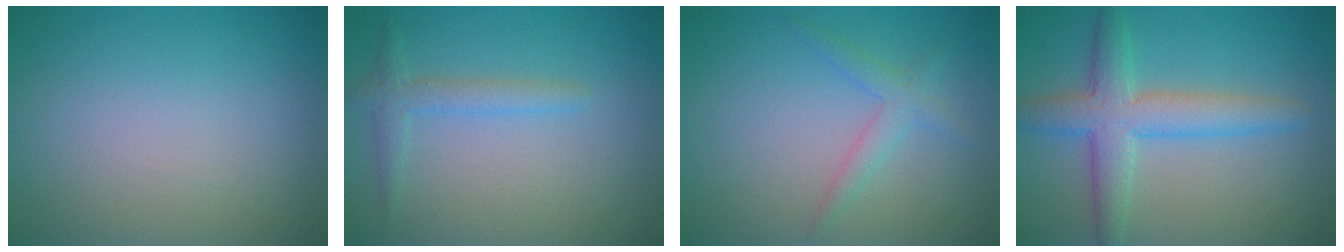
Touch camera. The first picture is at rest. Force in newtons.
{"total": 1.9, "press": 1.9, "slide": 0.1}
{"total": 1.9, "press": 1.9, "slide": 0.2}
{"total": 4.9, "press": 4.9, "slide": 0.1}